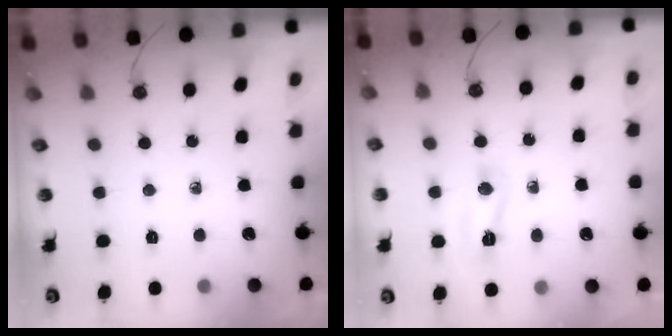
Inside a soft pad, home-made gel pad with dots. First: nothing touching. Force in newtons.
{"total": 5.3, "press": 5.3, "slide": 0.7}